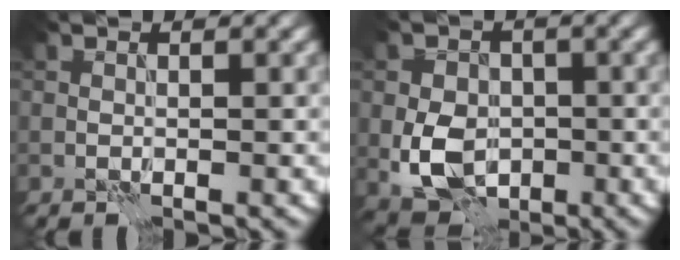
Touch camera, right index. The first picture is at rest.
{"total": 6.4, "force": [-1.3, 4.8, 4.0], "torque": [-0.077, -0.008, -0.030]}